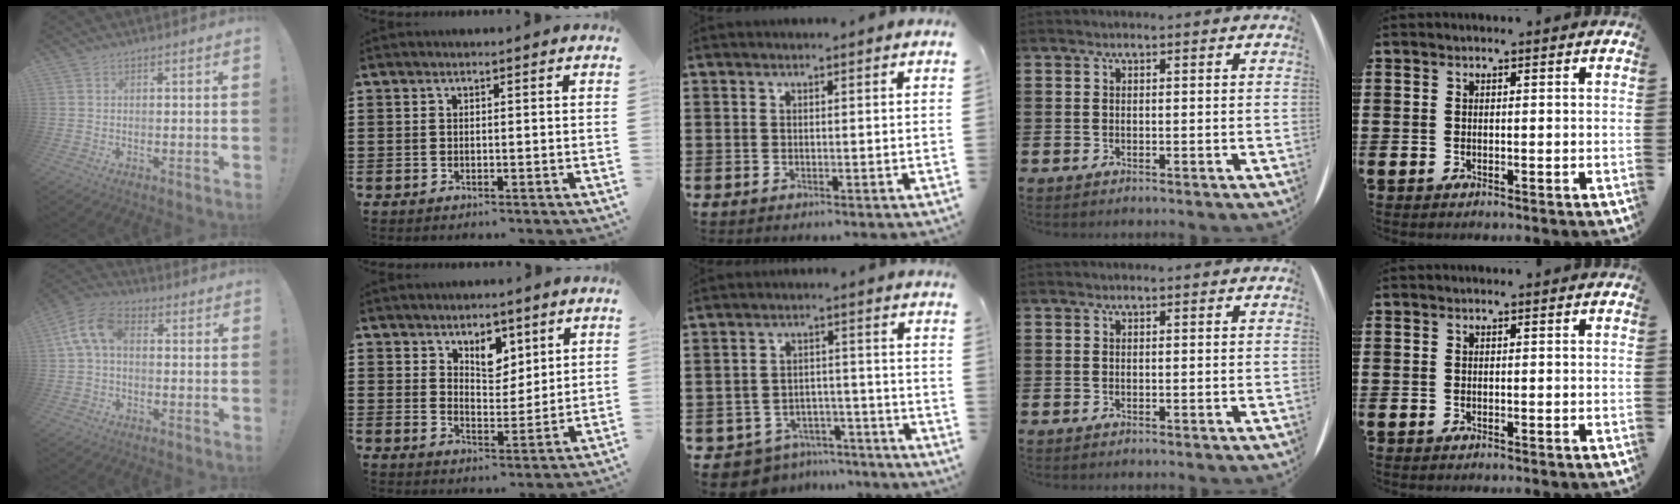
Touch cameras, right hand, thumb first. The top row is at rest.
{"thumb": {"total": 9.6, "force": [1.6, 5.6, 7.7], "torque": [-0.162, 0.006, 0.034]}, "index": {"total": 5.7, "force": [3.6, 3.4, 2.7], "torque": [-0.045, 0.000, 0.062]}, "middle": {"total": 6.5, "force": [-6.3, 1.6, 0.7], "torque": [-0.028, 0.014, -0.129]}}